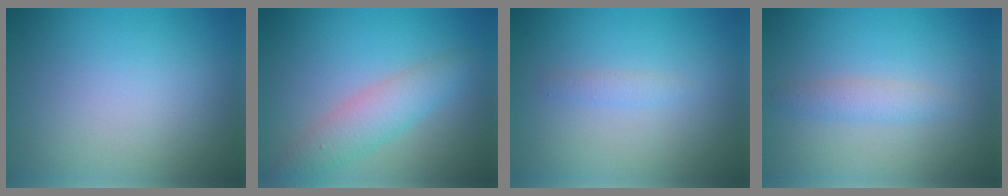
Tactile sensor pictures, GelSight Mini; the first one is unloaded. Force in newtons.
{"total": 3.6, "press": 3.6, "slide": 0.2}
{"total": 0.9, "press": 0.9, "slide": 0.0}
{"total": 1.6, "press": 1.6, "slide": 0.0}